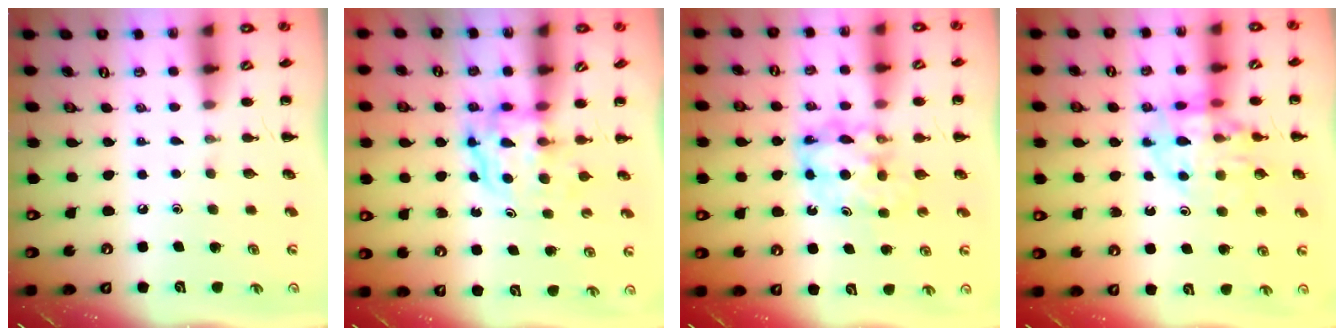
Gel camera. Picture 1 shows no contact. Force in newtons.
{"total": 3.9, "press": 3.9, "slide": 0.4}
{"total": 8.0, "press": 7.8, "slide": 1.5}
{"total": 12.6, "press": 12.5, "slide": 2.2}